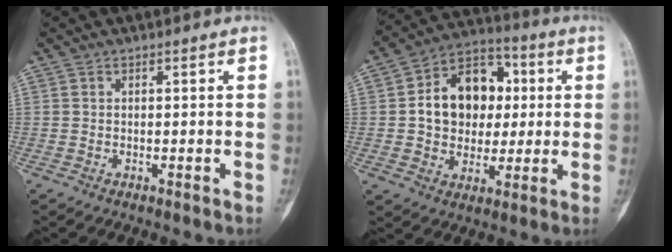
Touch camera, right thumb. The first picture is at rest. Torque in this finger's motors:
{"motor_torque": [1.28, 2.28, 0.66, -0.43, 0.06]}